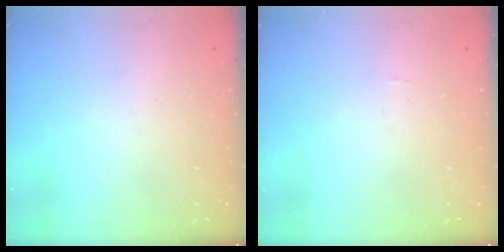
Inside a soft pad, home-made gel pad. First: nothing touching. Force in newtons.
{"total": 1.0, "press": 1.0, "slide": 0.0}